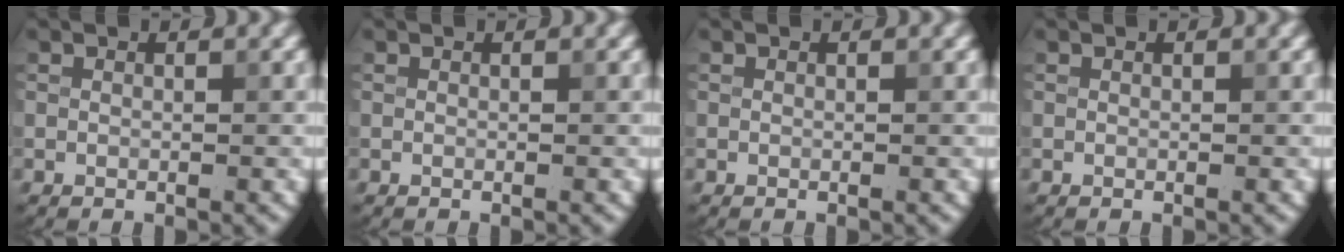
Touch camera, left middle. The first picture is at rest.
{"total": 0.0}
{"total": 0.0}
{"total": 0.0}